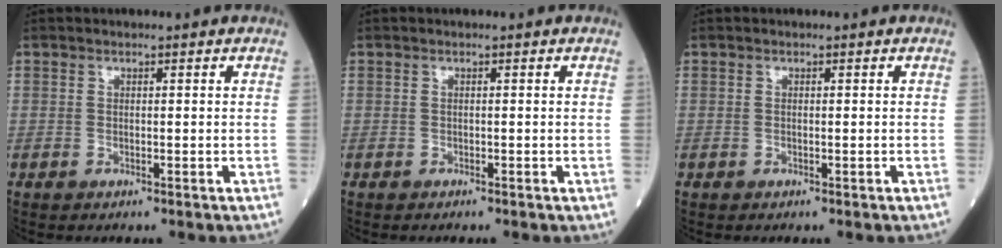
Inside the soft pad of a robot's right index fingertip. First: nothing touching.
{"total": 0.0}
{"total": 0.0}